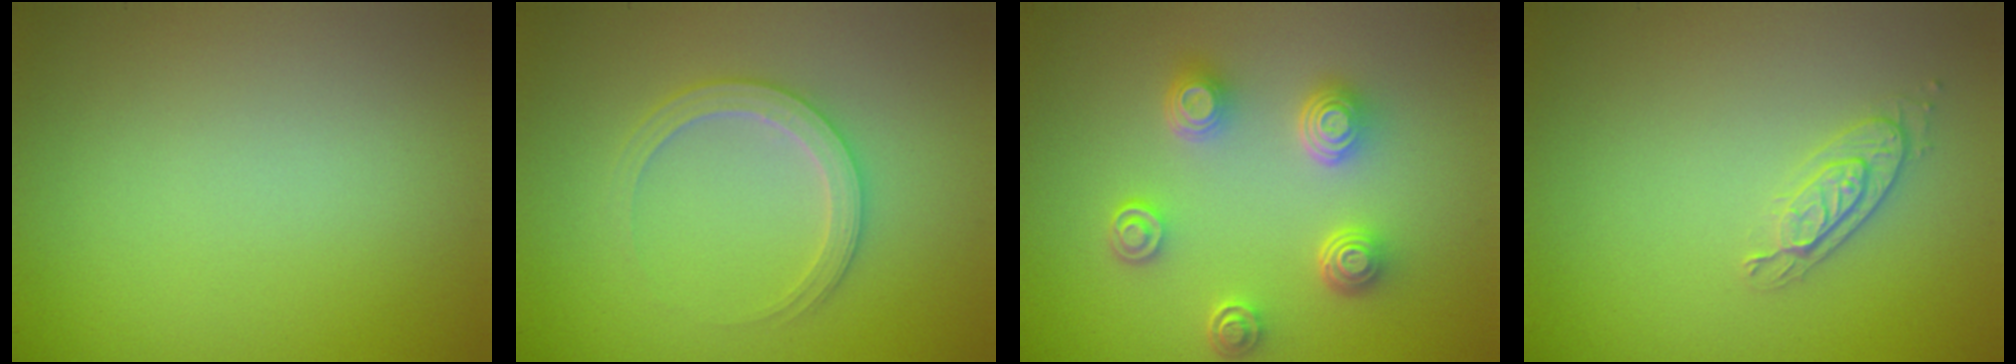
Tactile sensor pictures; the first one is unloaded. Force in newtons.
{"total": 2.8, "press": 2.7, "slide": 0.4}
{"total": 4.6, "press": 3.6, "slide": 2.9}
{"total": 2.1, "press": 1.9, "slide": 0.8}